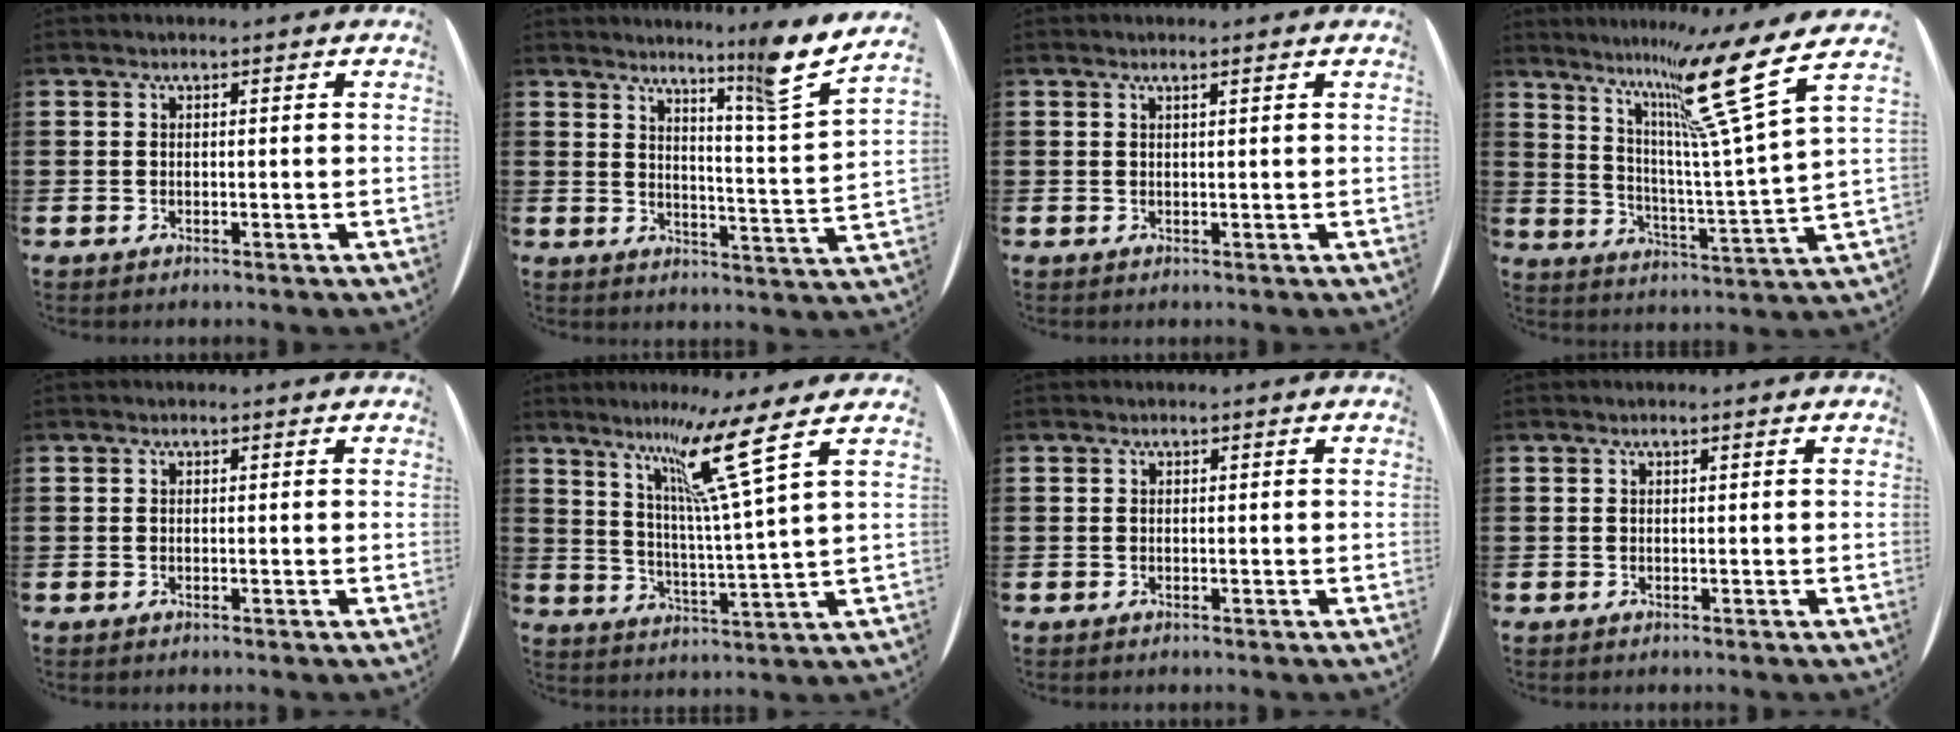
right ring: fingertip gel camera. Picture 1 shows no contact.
{"total": 7.5, "force": [6.0, -1.3, 4.4], "torque": [-0.073, -0.047, 0.087]}
{"total": 0.6, "force": [0.4, -0.2, 0.4], "torque": [-0.005, -0.001, 0.007]}
{"total": 15.2, "force": [8.6, 0.2, 12.6], "torque": [-0.232, -0.039, 0.119]}
{"total": 0.0}
{"total": 11.9, "force": [7.0, -0.8, 9.6], "torque": [-0.198, -0.015, 0.106]}
{"total": 0.0}
{"total": 0.0}